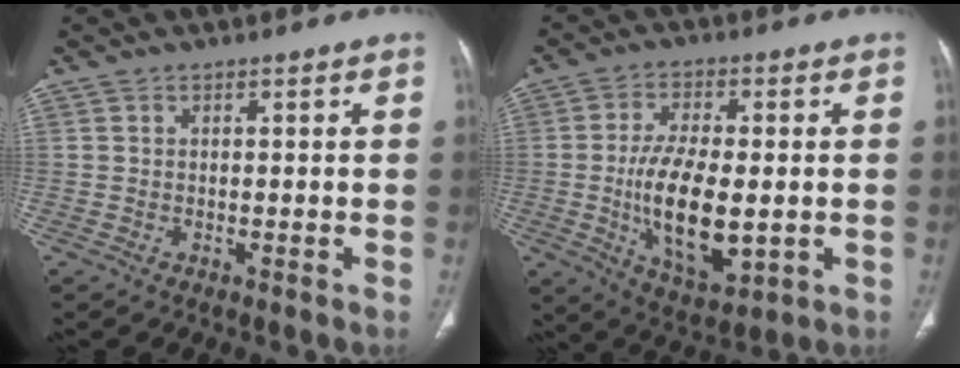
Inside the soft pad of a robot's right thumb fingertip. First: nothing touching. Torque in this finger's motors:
{"motor_torque": [2.60, 2.41, 1.59, 0.08, 0.47]}